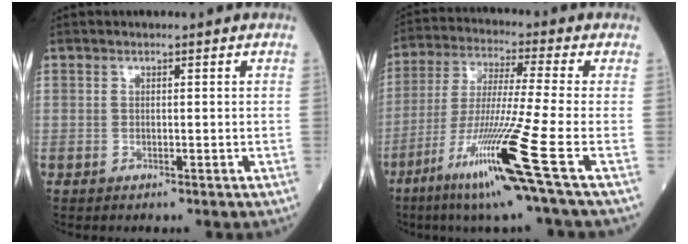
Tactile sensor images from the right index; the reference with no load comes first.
{"total": 15.5, "force": [-7.2, -2.5, 13.5], "torque": [-0.275, -0.040, -0.136]}